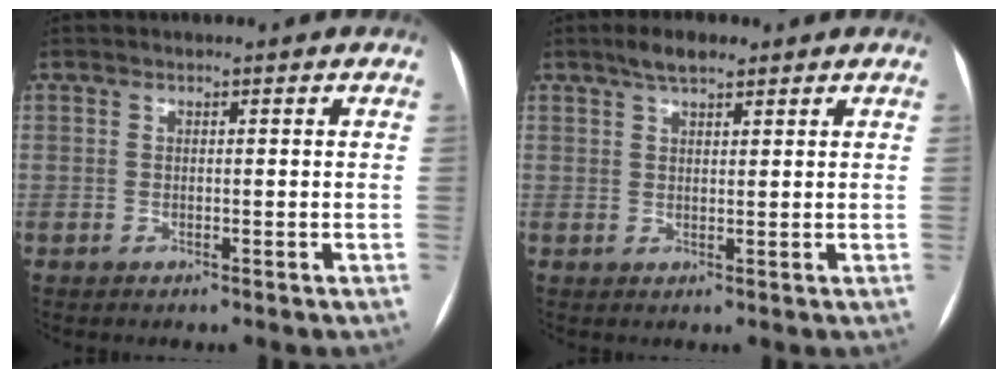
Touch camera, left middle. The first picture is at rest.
{"total": 3.8, "force": [2.8, 1.2, 2.3], "torque": [-0.047, 0.012, 0.048]}